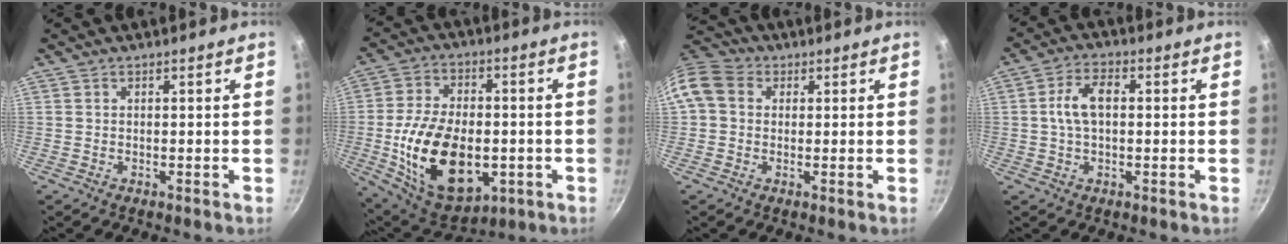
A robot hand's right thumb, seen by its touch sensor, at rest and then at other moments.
{"total": 21.2, "force": [-3.7, 13.0, 16.3], "torque": [-0.273, 0.011, -0.047]}
{"total": 9.7, "force": [1.5, 8.0, 5.2], "torque": [-0.099, 0.023, 0.010]}
{"total": 6.7, "force": [0.5, 3.8, 5.5], "torque": [-0.101, 0.020, 0.003]}